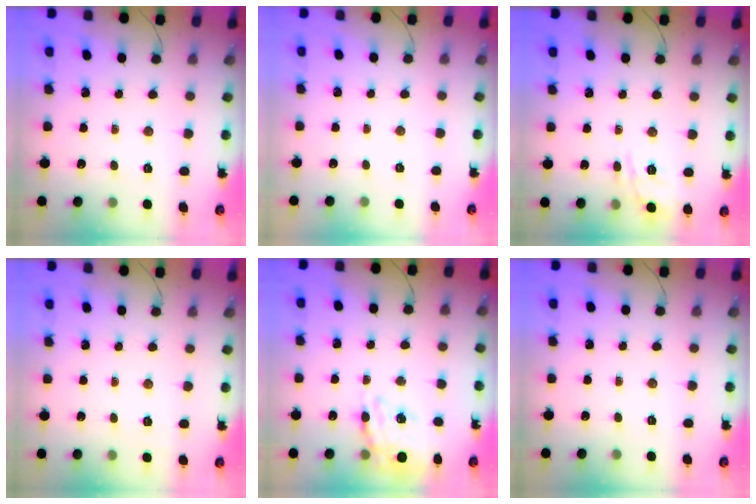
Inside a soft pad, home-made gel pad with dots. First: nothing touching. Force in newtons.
{"total": 2.5, "press": 2.4, "slide": 0.5}
{"total": 4.5, "press": 4.4, "slide": 0.8}
{"total": 2.0, "press": 1.3, "slide": 1.5}
{"total": 12.8, "press": 12.2, "slide": 3.8}
{"total": 0.0}